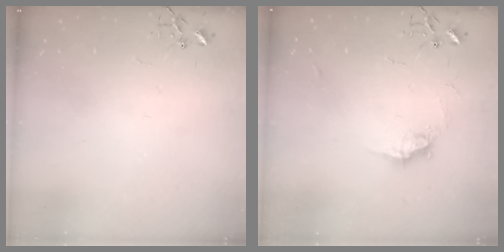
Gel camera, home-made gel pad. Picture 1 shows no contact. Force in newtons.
{"total": 8.9, "press": 8.9, "slide": 0.5}